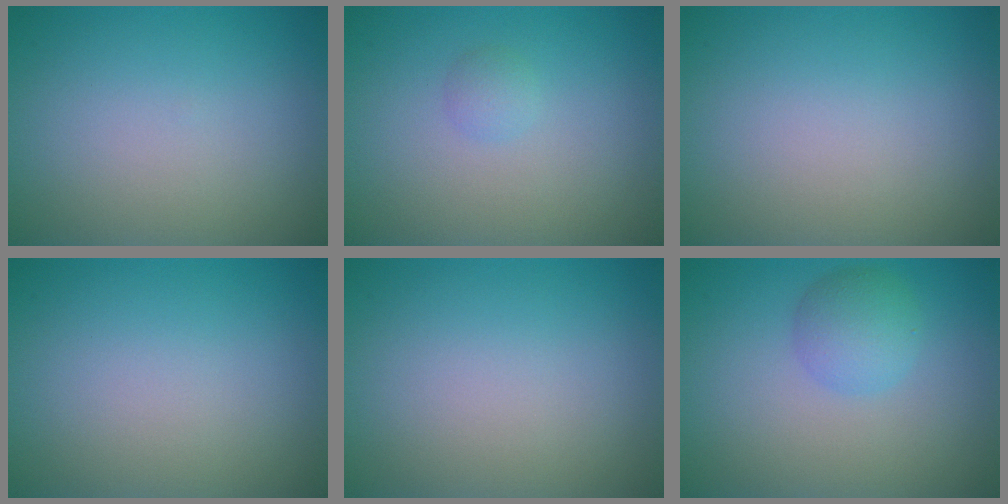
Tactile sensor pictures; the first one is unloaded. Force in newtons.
{"total": 1.0, "press": 1.0, "slide": 0.0}
{"total": 0.0}
{"total": 0.0}
{"total": 0.0}
{"total": 2.8, "press": 2.8, "slide": 0.1}